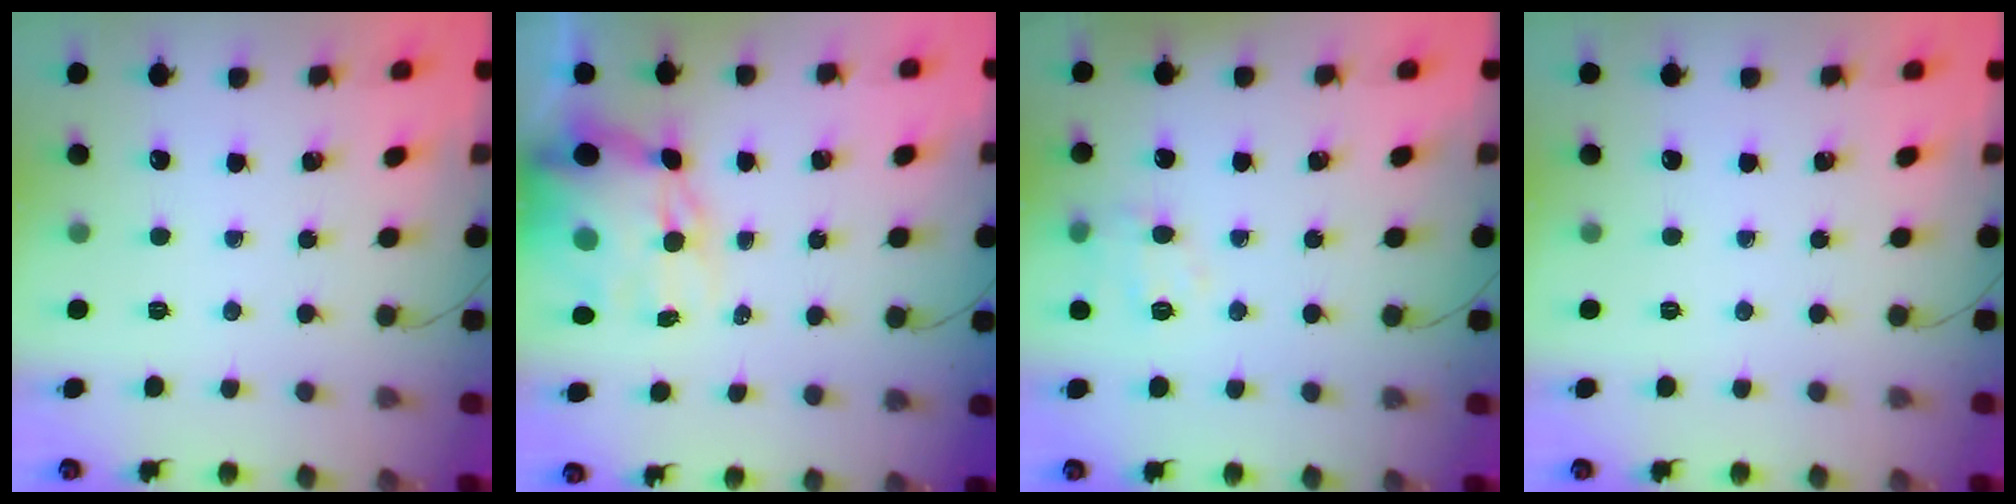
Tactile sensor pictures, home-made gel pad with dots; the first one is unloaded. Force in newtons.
{"total": 12.9, "press": 12.6, "slide": 2.9}
{"total": 8.9, "press": 8.8, "slide": 1.4}
{"total": 0.0}